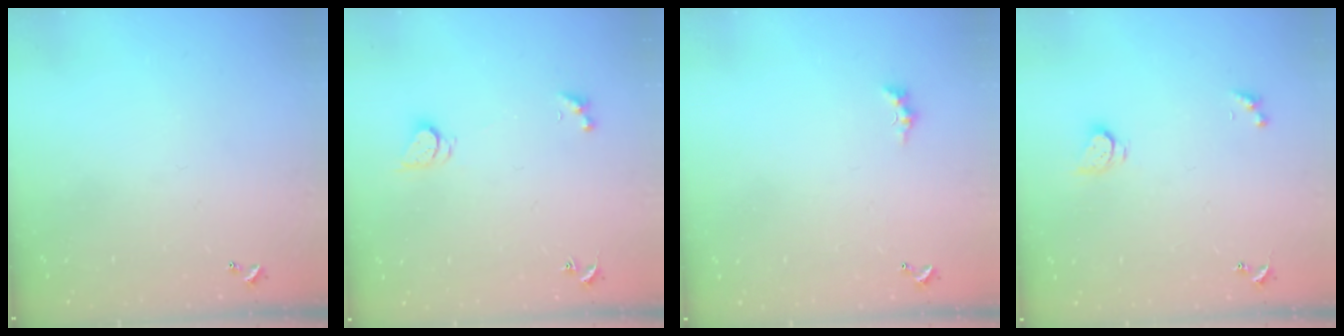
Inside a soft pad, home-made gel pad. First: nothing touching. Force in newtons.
{"total": 1.7, "press": 1.7, "slide": 0.4}
{"total": 0.0}
{"total": 2.6, "press": 2.5, "slide": 0.3}